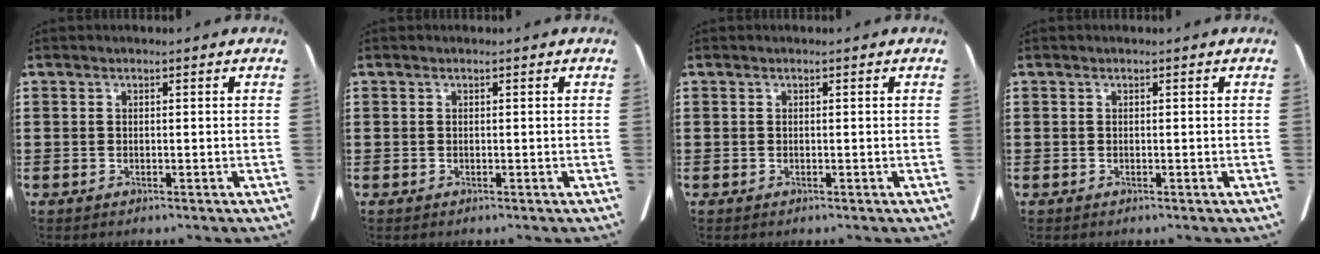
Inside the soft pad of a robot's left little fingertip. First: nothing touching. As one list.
[{"total": 0.0}, {"total": 0.0}, {"total": 0.0}]